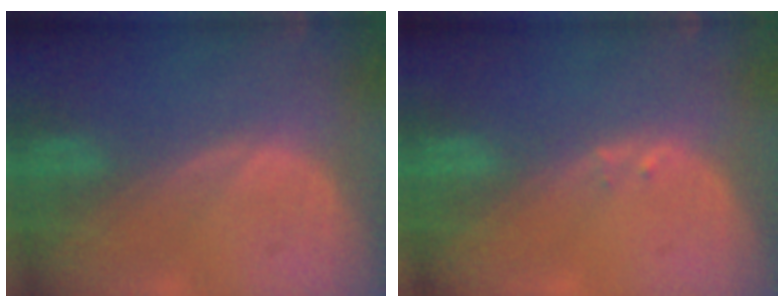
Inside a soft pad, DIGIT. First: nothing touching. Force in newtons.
{"total": 0.6, "press": 0.6, "slide": 0.2}